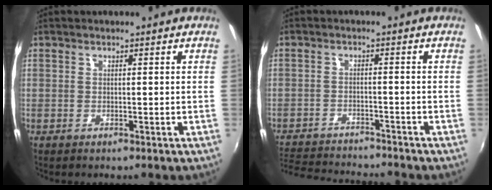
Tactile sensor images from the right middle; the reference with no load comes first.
{"total": 11.5, "force": [-10.8, 1.8, 3.6], "torque": [-0.095, -0.009, -0.173]}